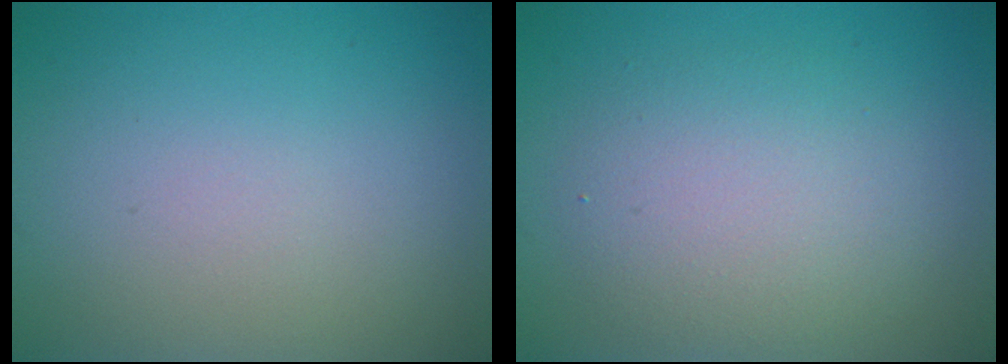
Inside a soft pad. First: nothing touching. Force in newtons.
{"total": 4.1, "press": 4.1, "slide": 0.1}